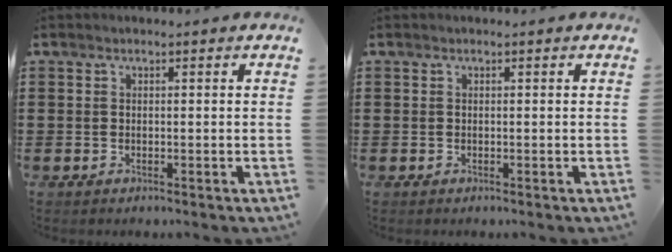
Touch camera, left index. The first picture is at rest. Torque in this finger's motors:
{"motor_torque": [0.01, 0.00, -0.01, 0.00]}